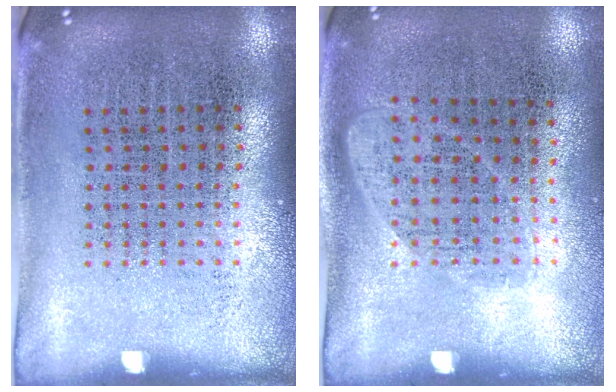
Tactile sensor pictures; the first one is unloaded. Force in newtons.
{"total": 1.2, "press": 1.0, "slide": 0.6}